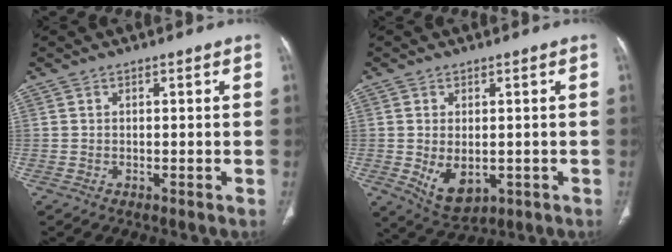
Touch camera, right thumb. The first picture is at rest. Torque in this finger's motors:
{"motor_torque": [-0.74, 0.46, 0.25, 0.66, 0.25]}